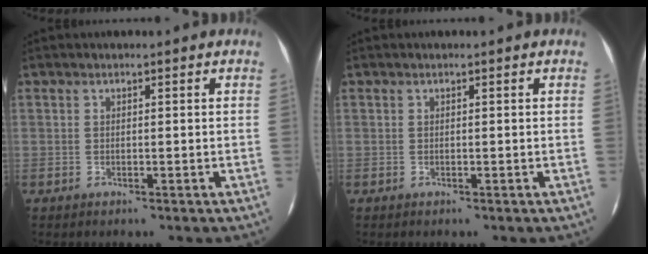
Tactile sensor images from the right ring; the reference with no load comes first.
{"total": 0.0}